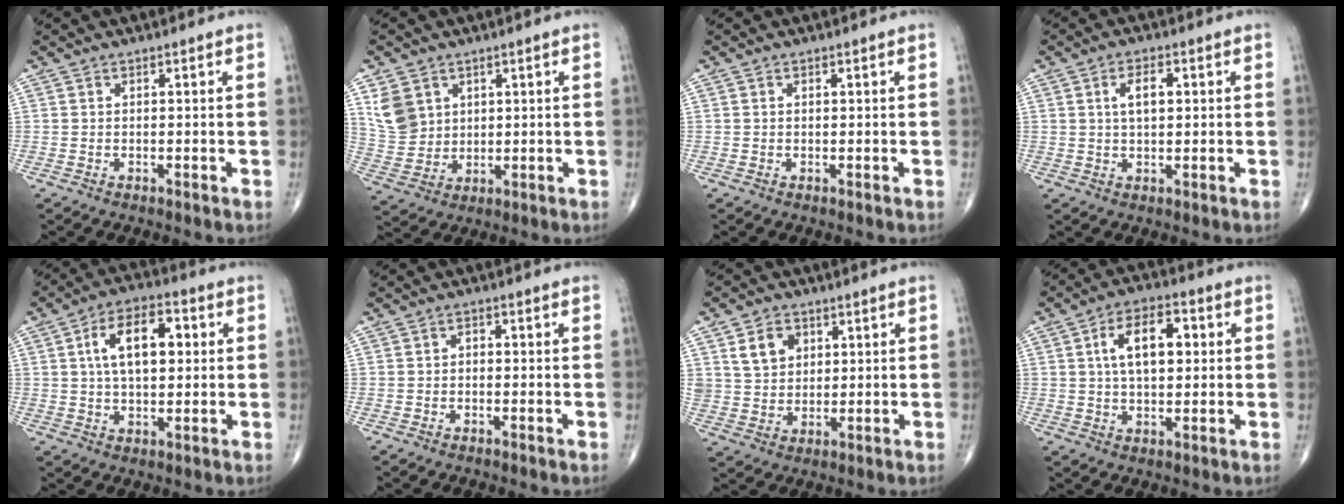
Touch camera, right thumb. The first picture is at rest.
{"total": 7.8, "force": [3.3, 6.2, 3.4], "torque": [-0.051, -0.013, 0.075]}
{"total": 0.0}
{"total": 4.8, "force": [1.2, 2.4, 4.0], "torque": [-0.068, 0.002, 0.020]}
{"total": 12.4, "force": [2.6, 6.7, 10.2], "torque": [-0.155, 0.012, 0.040]}
{"total": 1.3, "force": [-0.1, 1.0, 0.9], "torque": [-0.007, 0.007, -0.005]}
{"total": 7.6, "force": [3.1, 5.9, 3.6], "torque": [-0.042, -0.014, 0.062]}
{"total": 11.2, "force": [2.3, 6.0, 9.1], "torque": [-0.136, 0.012, 0.035]}